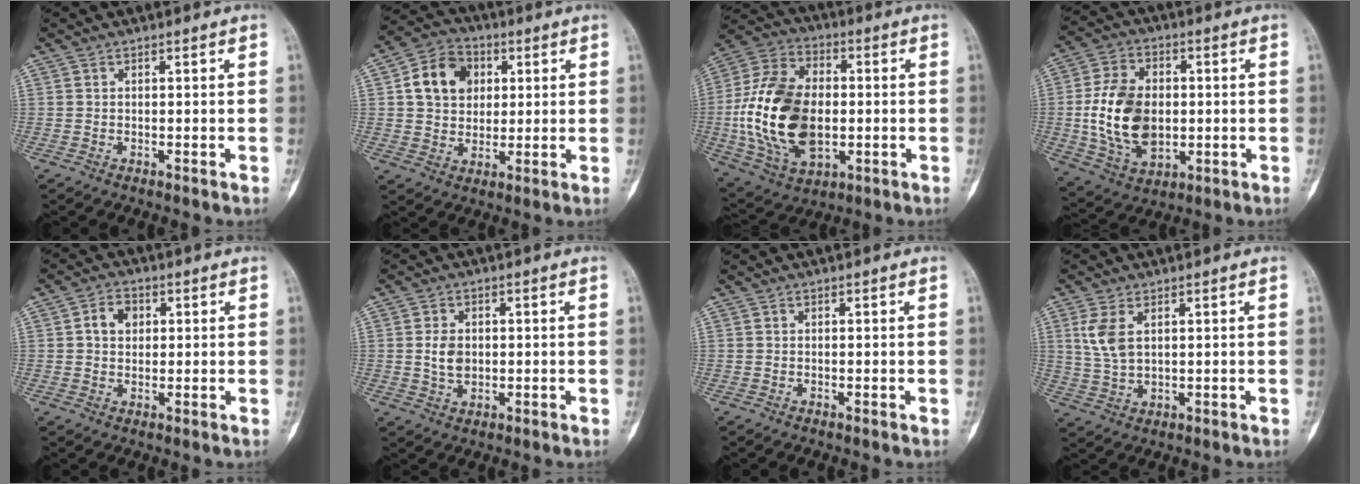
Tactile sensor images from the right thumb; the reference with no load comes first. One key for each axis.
{"total": 11.0, "fx": 2.6, "fy": 8.9, "fz": 6.0, "tx": -0.072, "ty": 0.002, "tz": 0.039}
{"total": 22.4, "fx": -1.6, "fy": 14.2, "fz": 17.3, "tx": -0.325, "ty": 0.006, "tz": -0.020}
{"total": 15.7, "fx": -0.5, "fy": 10.6, "fz": 11.5, "tx": -0.195, "ty": 0.000, "tz": 0.000}
{"total": 4.7, "fx": 1.0, "fy": 3.7, "fz": 2.8, "tx": -0.032, "ty": 0.007, "tz": 0.015}
{"total": 4.3, "fx": 0.2, "fy": 3.1, "fz": 2.9, "tx": -0.042, "ty": -0.002, "tz": 0.006}
{"total": 0.0}
{"total": 5.8, "fx": 2.0, "fy": 3.0, "fz": 4.6, "tx": -0.102, "ty": -0.003, "tz": 0.048}